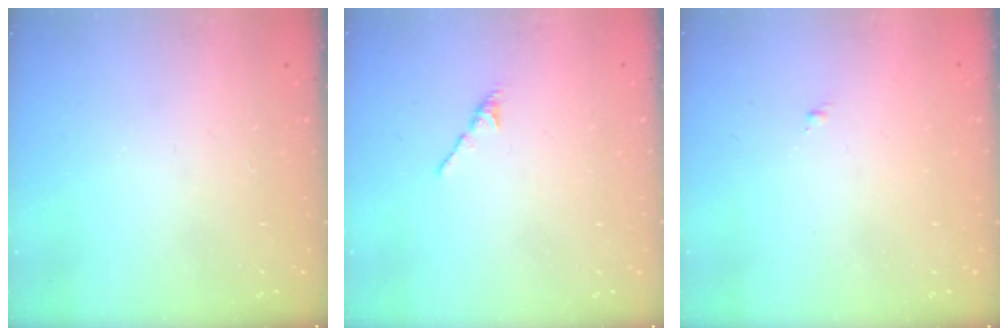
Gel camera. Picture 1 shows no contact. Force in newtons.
{"total": 3.0, "press": 2.8, "slide": 0.8}
{"total": 0.7, "press": 0.7, "slide": 0.2}